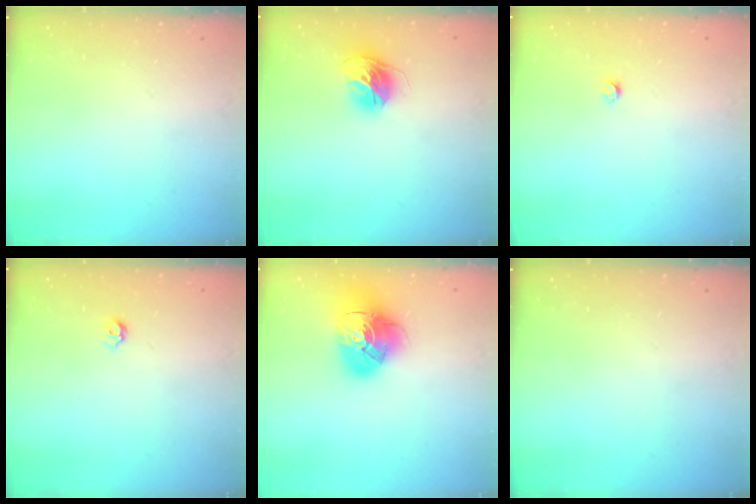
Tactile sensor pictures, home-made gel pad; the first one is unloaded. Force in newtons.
{"total": 12.0, "press": 12.0, "slide": 1.2}
{"total": 2.9, "press": 2.8, "slide": 0.5}
{"total": 4.2, "press": 4.1, "slide": 0.8}
{"total": 15.6, "press": 15.5, "slide": 1.6}
{"total": 0.0}